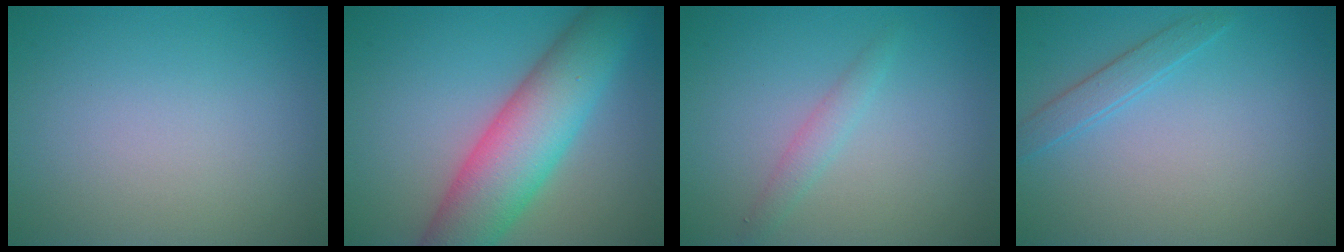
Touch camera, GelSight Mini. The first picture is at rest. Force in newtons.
{"total": 9.2, "press": 9.2, "slide": 0.2}
{"total": 1.1, "press": 1.1, "slide": 0.1}
{"total": 1.6, "press": 1.6, "slide": 0.1}